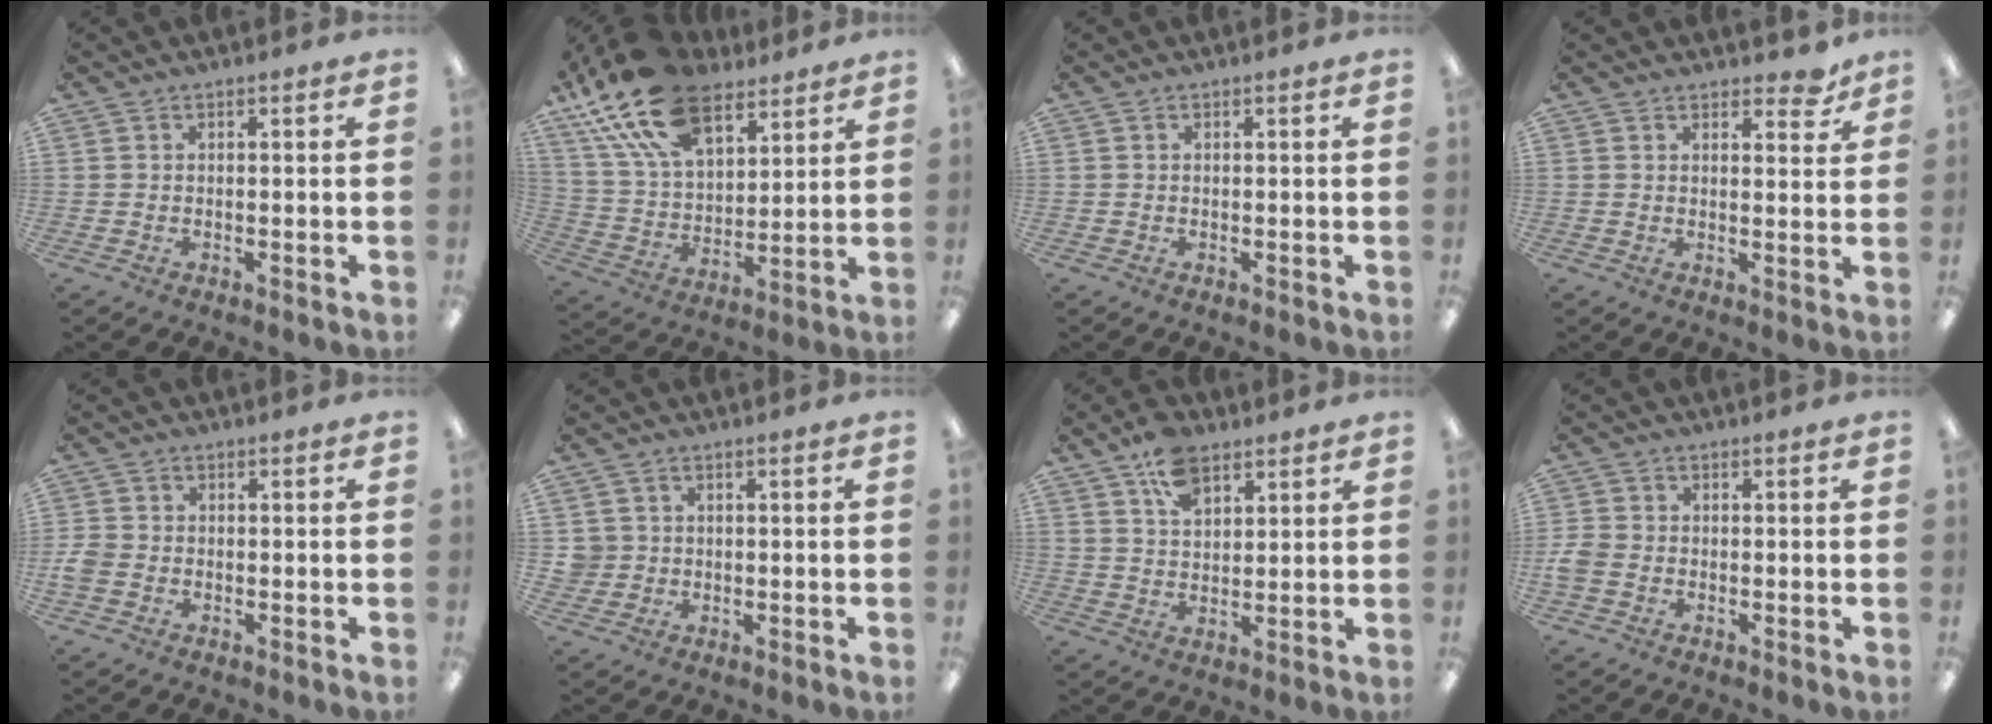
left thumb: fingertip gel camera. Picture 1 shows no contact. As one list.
[{"total": 21.6, "force": [13.8, 11.2, 12.4], "torque": [-0.251, -0.053, 0.253]}, {"total": 0.0}, {"total": 4.6, "force": [3.6, 2.0, 1.9], "torque": [-0.013, -0.018, 0.061]}, {"total": 3.3, "force": [-1.1, 2.6, 1.8], "torque": [-0.033, 0.007, -0.020]}, {"total": 3.1, "force": [0.3, 3.1, 0.1], "torque": [-0.002, 0.002, 0.003]}, {"total": 8.7, "force": [5.6, 4.9, 4.6], "torque": [-0.083, -0.019, 0.104]}, {"total": 3.5, "force": [-1.2, 2.6, 2.0], "torque": [-0.037, 0.007, -0.020]}]